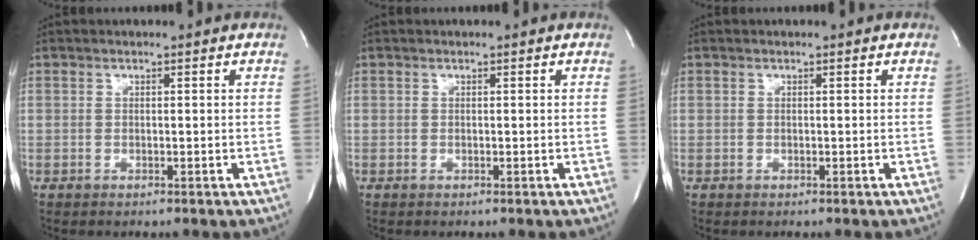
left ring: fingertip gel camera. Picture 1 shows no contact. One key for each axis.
{"total": 0.0}
{"total": 0.0}